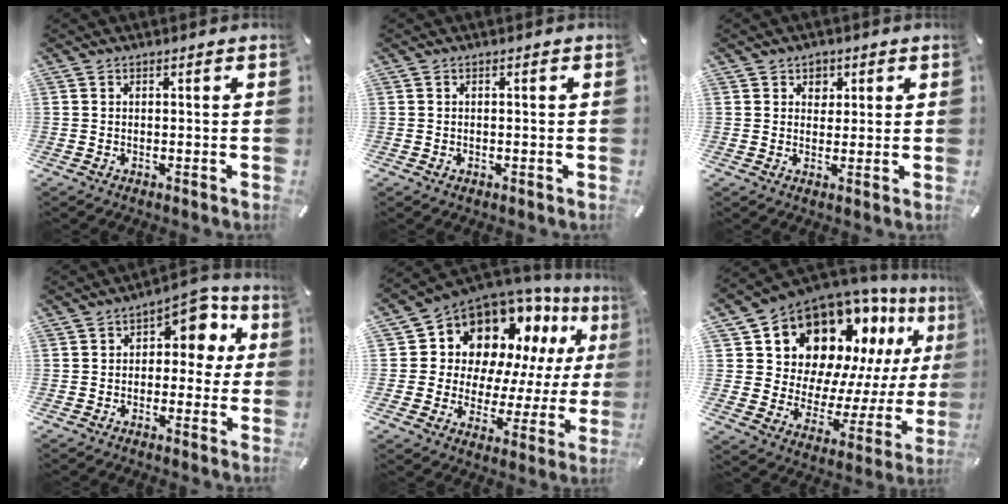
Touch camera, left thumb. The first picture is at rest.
{"total": 0.6, "force": [-0.2, 0.5, 0.2], "torque": [-0.002, 0.003, -0.005]}
{"total": 3.2, "force": [1.2, 2.8, 0.9], "torque": [0.000, -0.003, 0.016]}
{"total": 8.0, "force": [3.2, 5.1, 5.4], "torque": [-0.059, -0.029, 0.045]}
{"total": 14.2, "force": [8.8, 10.0, 4.8], "torque": [-0.083, -0.086, 0.160]}
{"total": 16.6, "force": [11.9, 10.0, 5.8], "torque": [-0.103, -0.115, 0.222]}